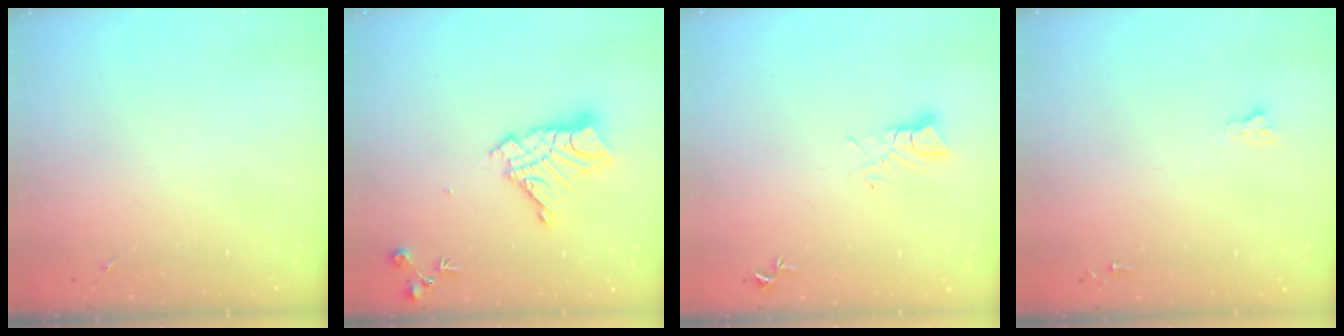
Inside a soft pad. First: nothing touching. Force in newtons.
{"total": 14.2, "press": 14.2, "slide": 1.3}
{"total": 4.0, "press": 4.0, "slide": 0.3}
{"total": 2.7, "press": 2.7, "slide": 0.0}